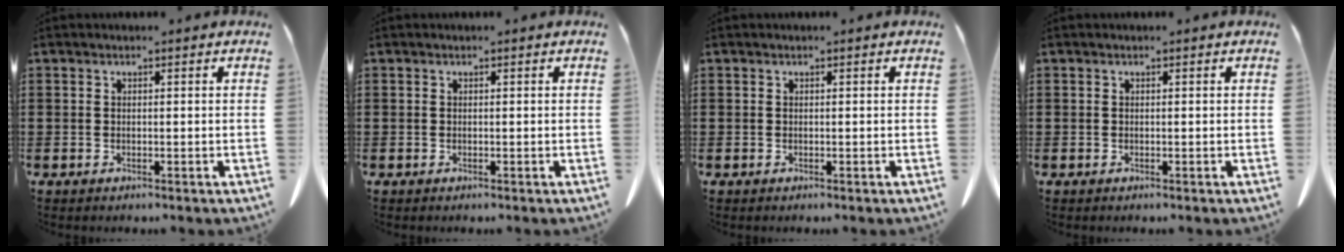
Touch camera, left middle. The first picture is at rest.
{"total": 0.0}
{"total": 0.0}
{"total": 0.0}